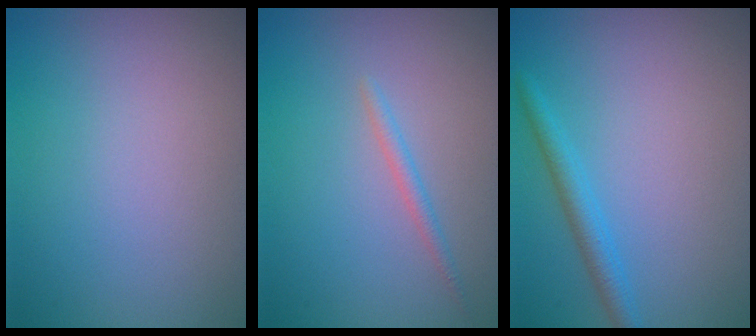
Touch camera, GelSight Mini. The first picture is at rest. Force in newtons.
{"total": 1.1, "press": 1.1, "slide": 0.0}
{"total": 2.1, "press": 2.0, "slide": 0.2}